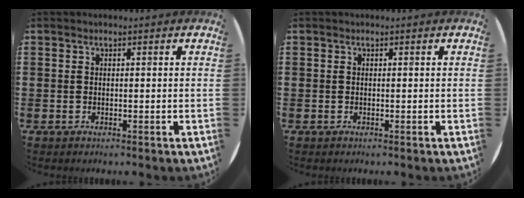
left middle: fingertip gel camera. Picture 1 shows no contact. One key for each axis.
{"total": 0.0}